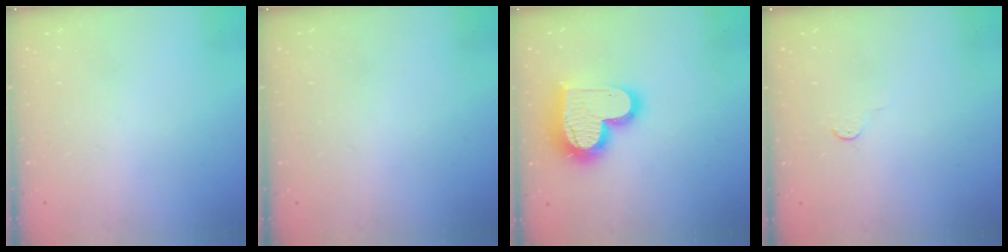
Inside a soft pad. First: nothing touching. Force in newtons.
{"total": 0.0}
{"total": 18.8, "press": 18.7, "slide": 1.6}
{"total": 2.8, "press": 2.8, "slide": 0.4}